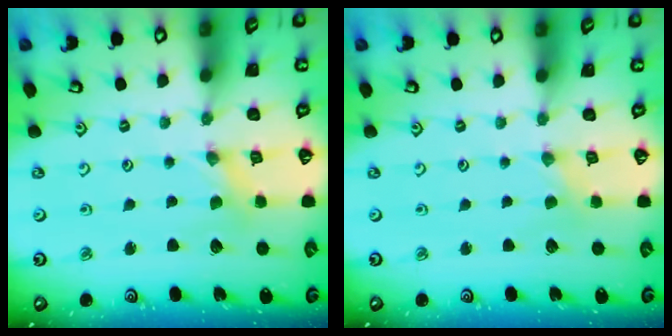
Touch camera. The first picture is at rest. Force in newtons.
{"total": 0.0}